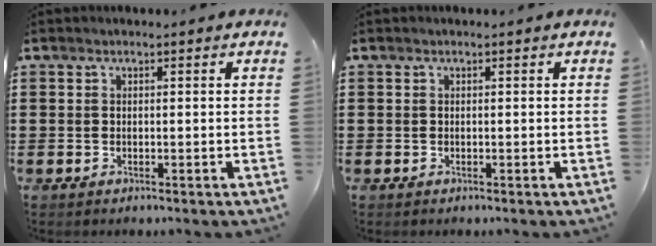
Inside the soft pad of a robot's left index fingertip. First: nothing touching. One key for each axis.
{"total": 0.0}